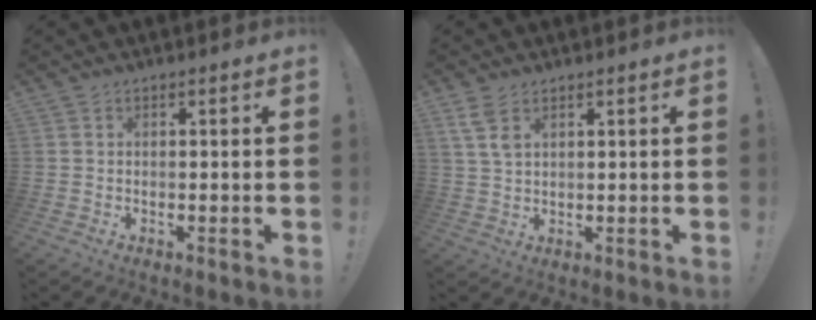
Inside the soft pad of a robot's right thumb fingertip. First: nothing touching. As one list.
[{"total": 5.4, "force": [3.0, 2.7, 3.6], "torque": [-0.063, -0.009, 0.058]}]